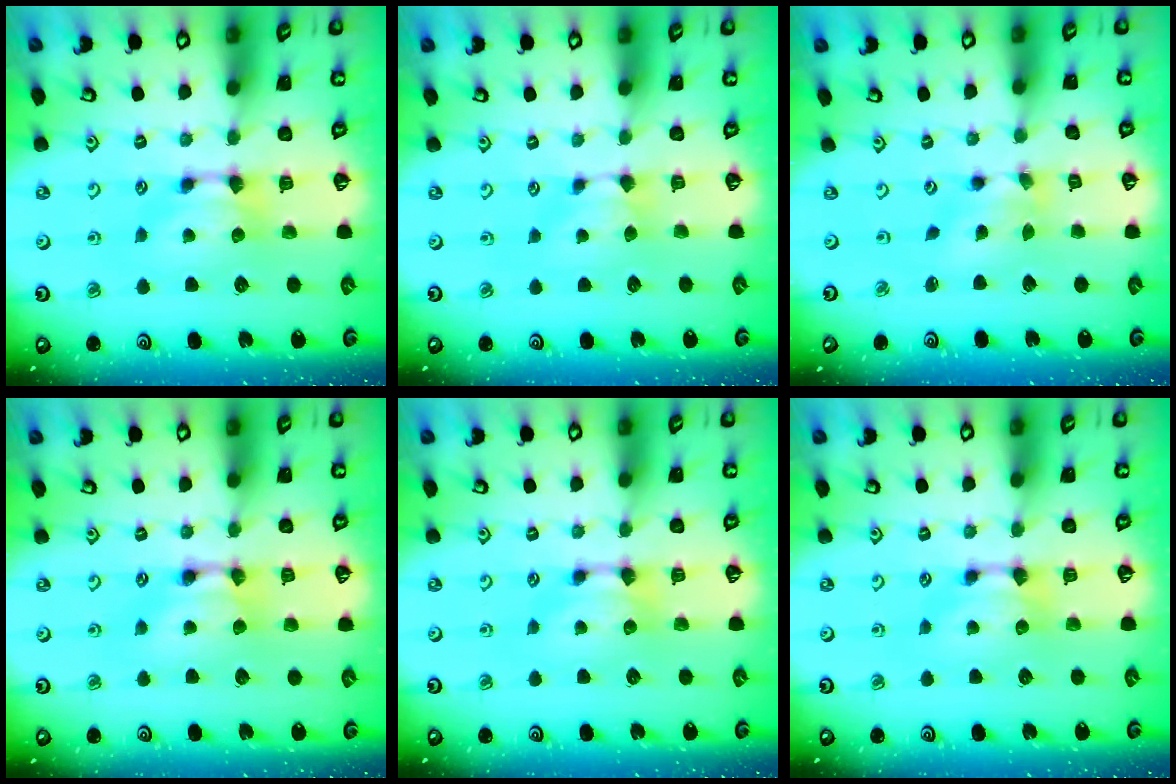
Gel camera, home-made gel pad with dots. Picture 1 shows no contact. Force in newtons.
{"total": 1.1, "press": 0.7, "slide": 0.8}
{"total": 1.8, "press": 1.1, "slide": 1.4}
{"total": 1.7, "press": 1.7, "slide": 0.0}
{"total": 0.0}
{"total": 0.0}